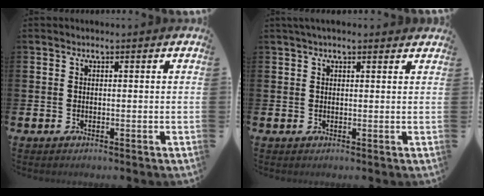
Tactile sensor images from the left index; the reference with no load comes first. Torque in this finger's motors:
{"motor_torque": [1.14, -1.00, 0.35, 0.16]}